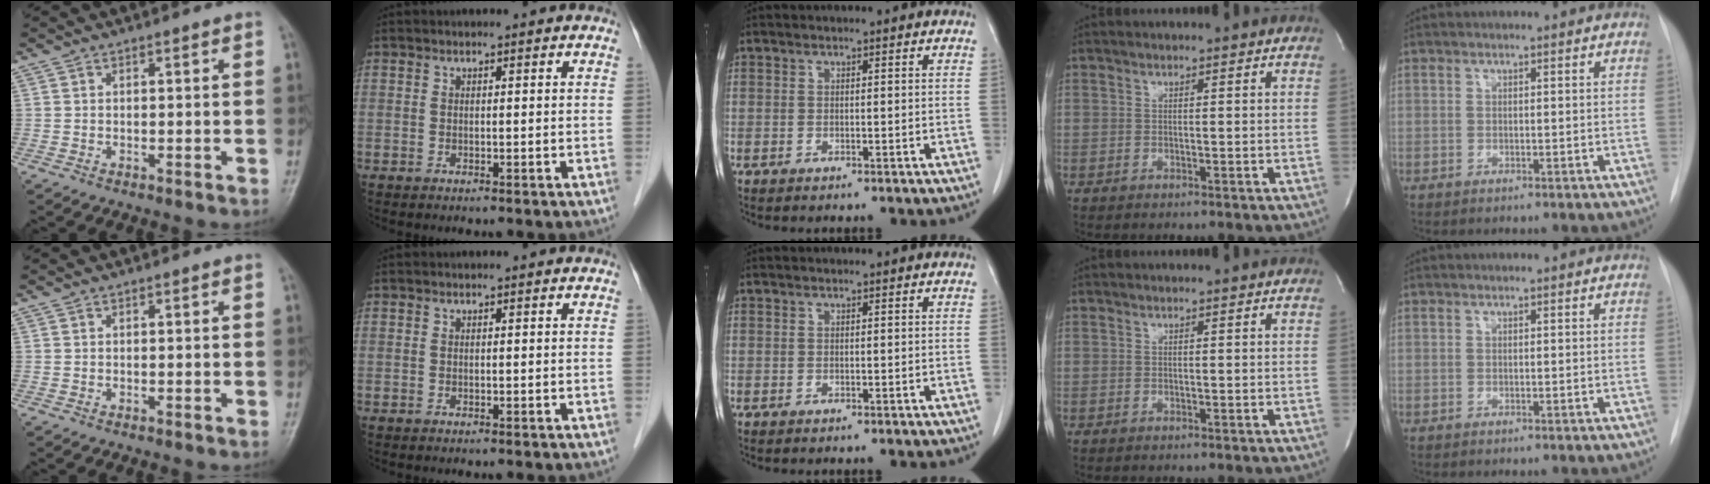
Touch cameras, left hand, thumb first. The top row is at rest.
{}